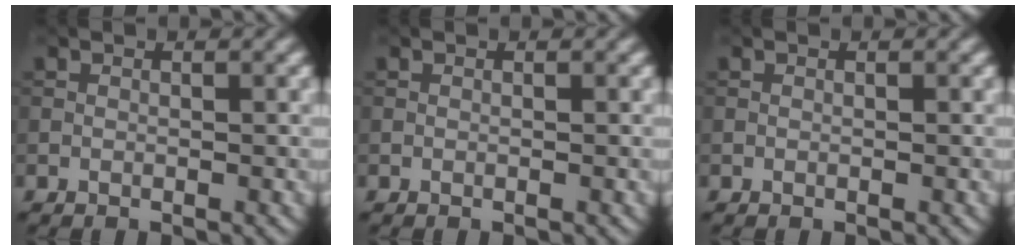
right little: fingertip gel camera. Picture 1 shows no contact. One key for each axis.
{"total": 0.0}
{"total": 0.0}